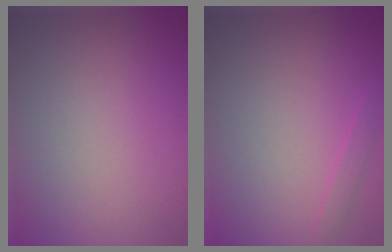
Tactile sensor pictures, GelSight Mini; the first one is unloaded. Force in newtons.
{"total": 0.9, "press": 0.9, "slide": 0.1}